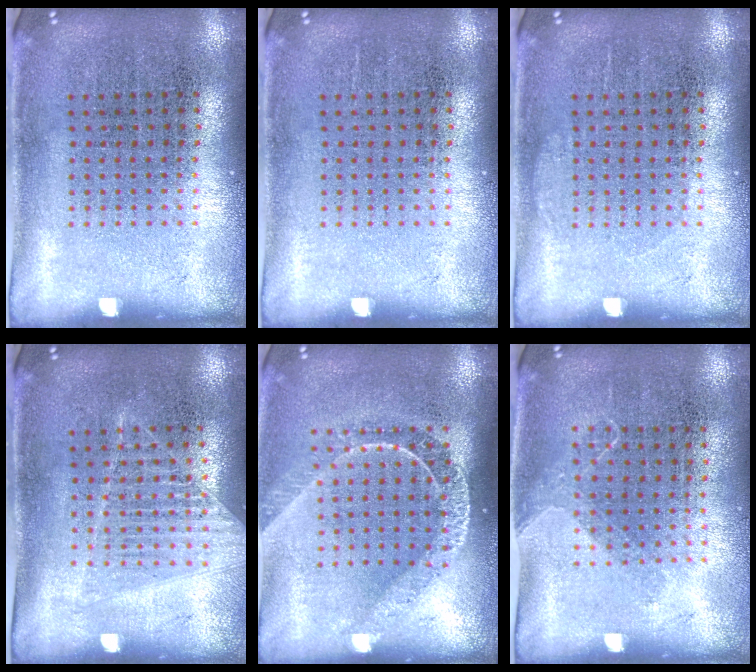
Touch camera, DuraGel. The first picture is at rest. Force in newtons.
{"total": 0.0}
{"total": 0.6, "press": 0.5, "slide": 0.1}
{"total": 1.2, "press": 1.2, "slide": 0.0}
{"total": 1.7, "press": 1.5, "slide": 0.8}
{"total": 1.1, "press": 0.8, "slide": 0.7}